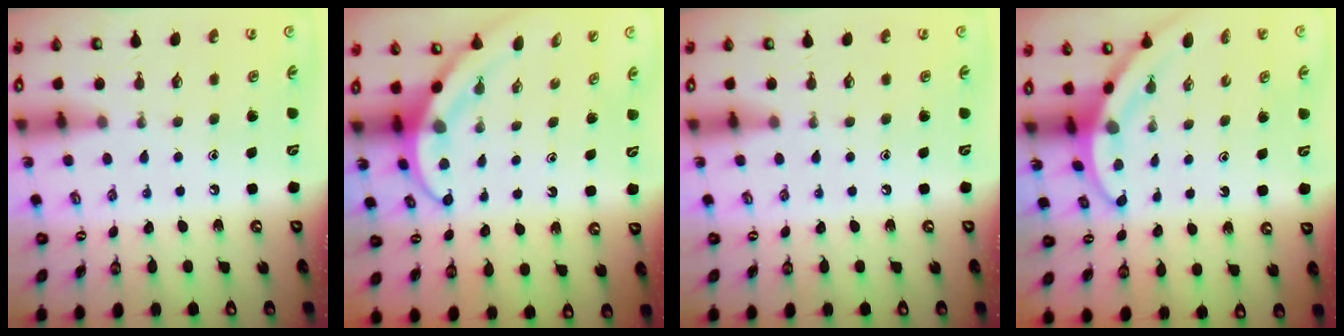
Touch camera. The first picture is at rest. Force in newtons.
{"total": 3.7, "press": 3.7, "slide": 0.3}
{"total": 0.0}
{"total": 3.3, "press": 3.3, "slide": 0.1}